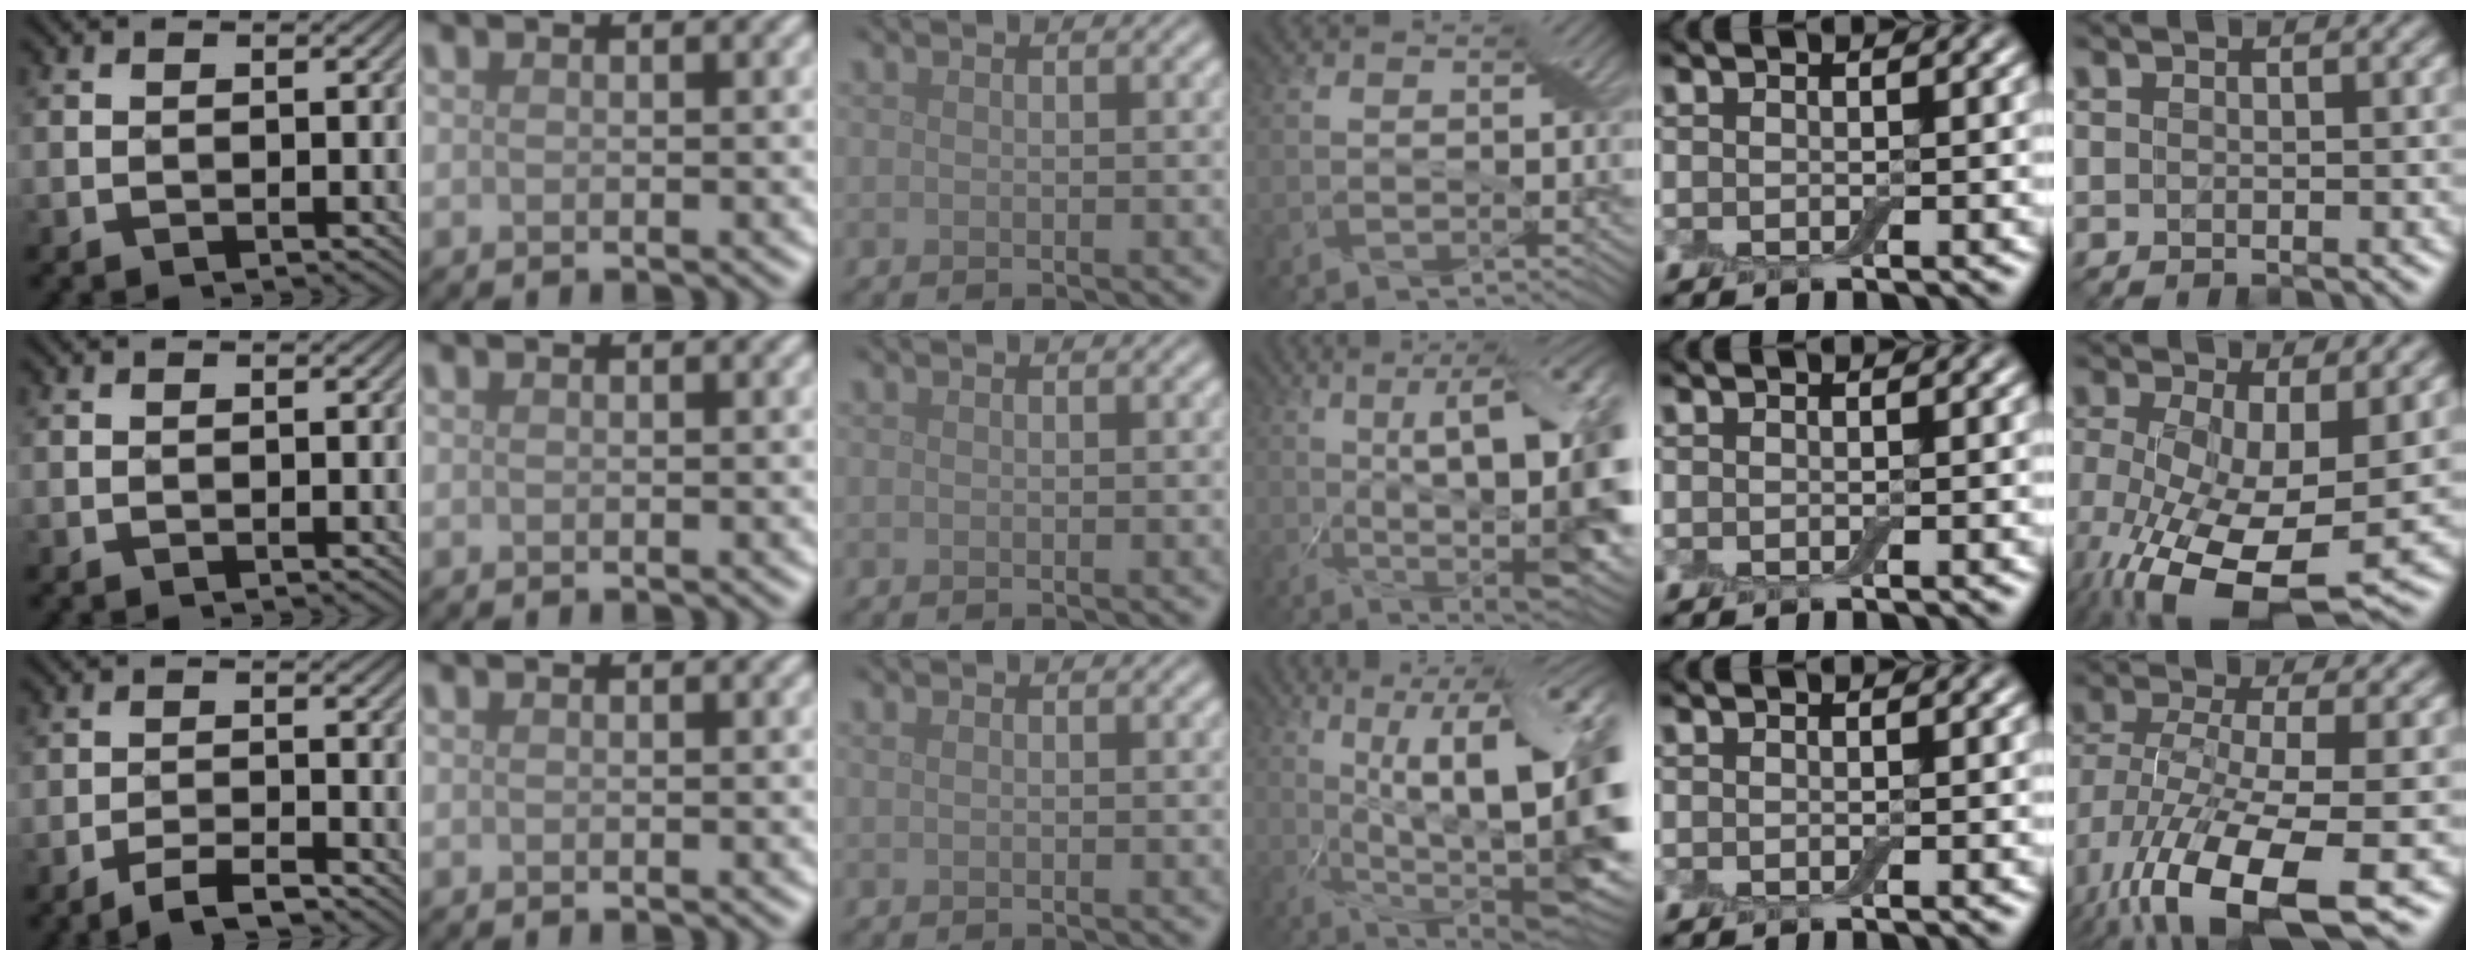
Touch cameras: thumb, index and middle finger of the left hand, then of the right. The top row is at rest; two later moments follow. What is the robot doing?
{"motion": "wrap", "object": "adhesive wrap"}